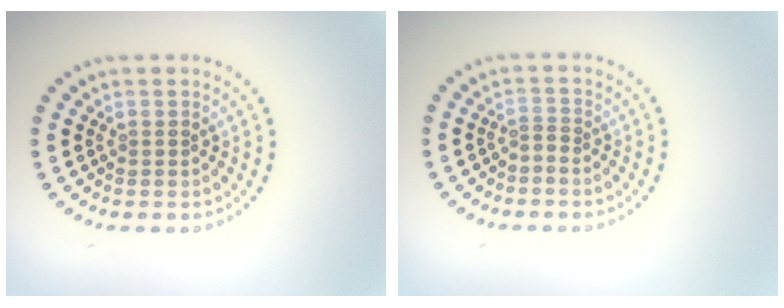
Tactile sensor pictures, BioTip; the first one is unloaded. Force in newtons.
{"total": 0.7, "press": 0.2, "slide": 0.6}